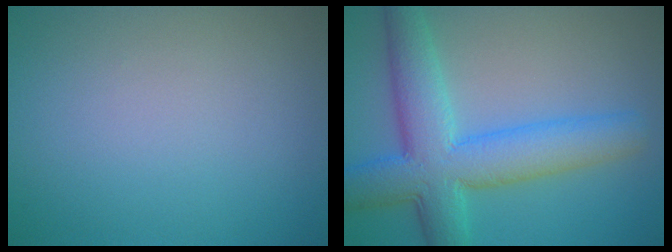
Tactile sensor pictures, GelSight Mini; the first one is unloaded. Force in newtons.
{"total": 8.2, "press": 8.2, "slide": 0.2}